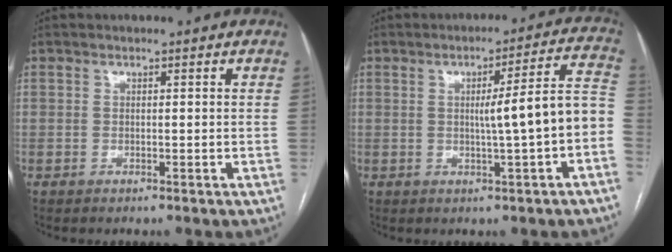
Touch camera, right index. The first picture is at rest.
{"total": 9.5, "force": [-1.4, -0.4, 9.4], "torque": [-0.121, 0.022, -0.020]}